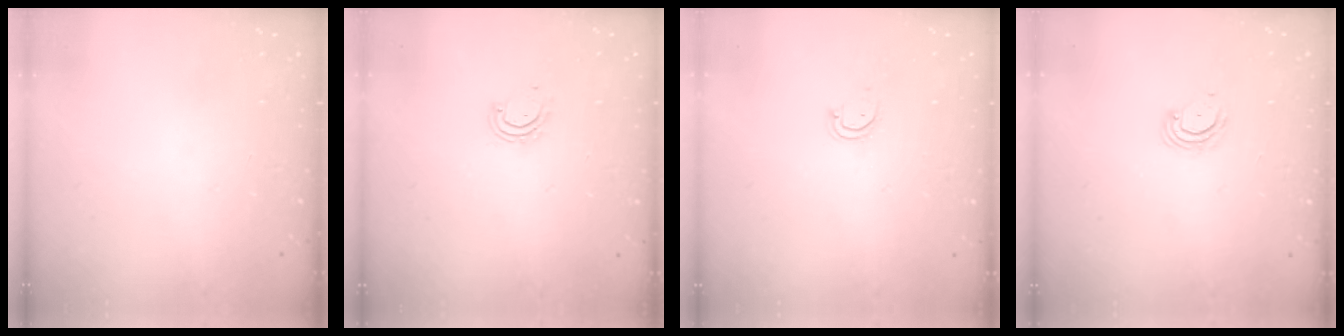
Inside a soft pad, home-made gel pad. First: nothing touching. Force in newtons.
{"total": 3.2, "press": 3.1, "slide": 0.2}
{"total": 3.5, "press": 3.5, "slide": 0.4}
{"total": 5.0, "press": 4.9, "slide": 0.4}